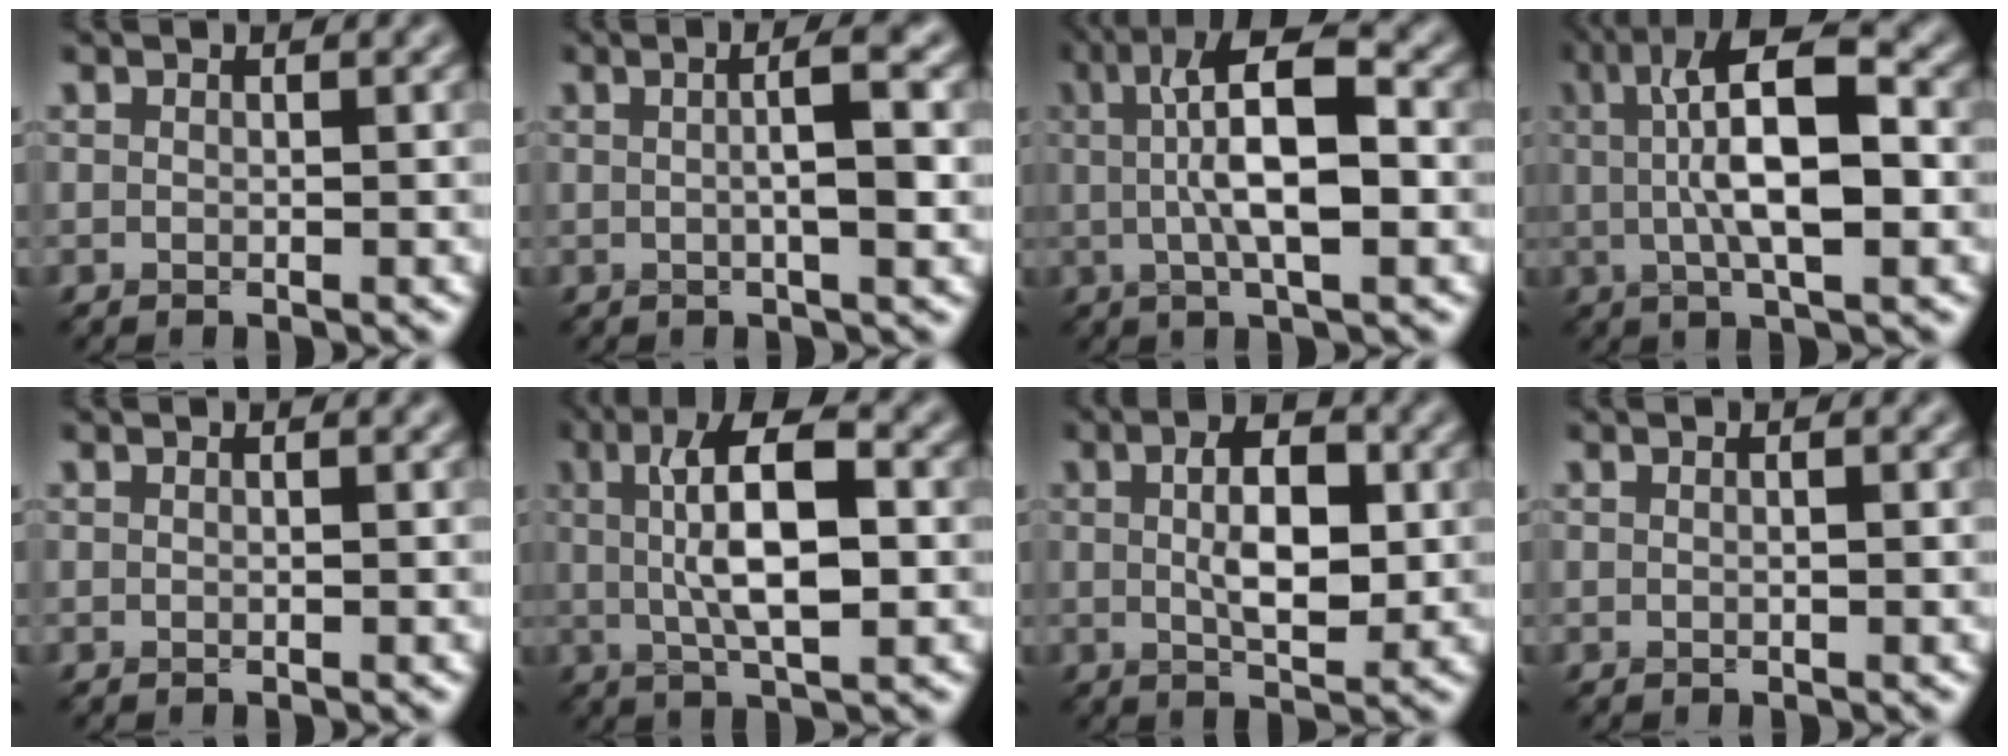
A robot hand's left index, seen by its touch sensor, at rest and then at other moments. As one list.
[{"total": 4.2, "force": [0.3, 0.8, 4.1], "torque": [-0.059, 0.008, 0.000]}, {"total": 8.3, "force": [0.8, 2.4, 7.9], "torque": [-0.129, 0.013, 0.006]}, {"total": 9.4, "force": [1.1, 2.9, 8.9], "torque": [-0.141, 0.018, 0.010]}, {"total": 0.0}, {"total": 8.4, "force": [1.1, 2.8, 7.9], "torque": [-0.130, 0.012, 0.011]}, {"total": 5.6, "force": [0.5, 2.5, 5.0], "torque": [-0.082, 0.004, 0.007]}, {"total": 0.8, "force": [0.2, 0.2, 0.8], "torque": [-0.006, -0.009, -0.001]}]